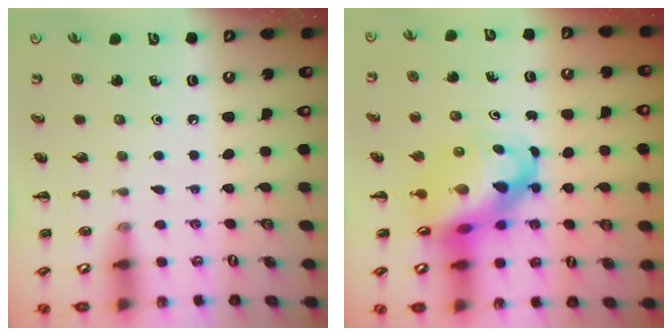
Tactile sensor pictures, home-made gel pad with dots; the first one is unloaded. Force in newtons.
{"total": 9.7, "press": 9.3, "slide": 2.8}